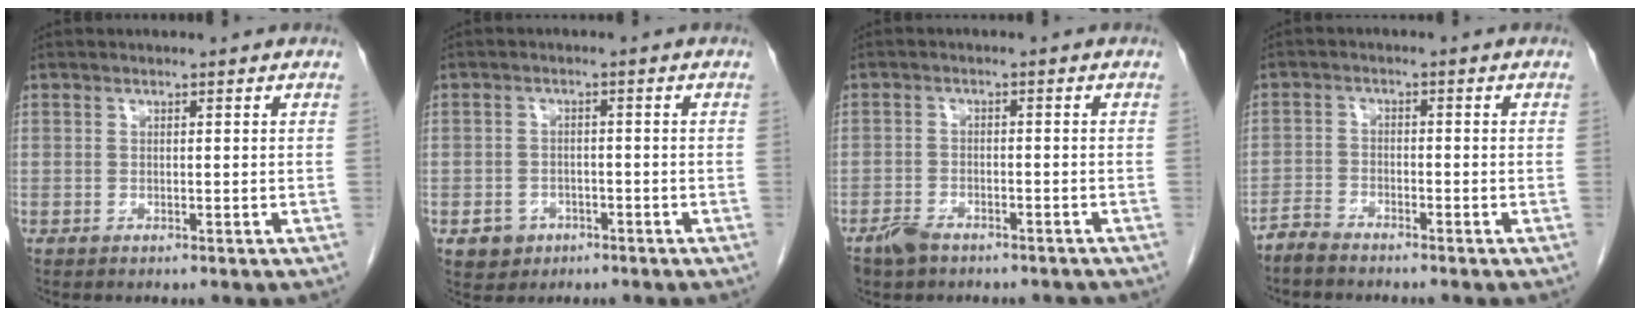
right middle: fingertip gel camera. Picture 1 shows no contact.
{"total": 3.5, "force": [-1.7, 3.0, 0.7], "torque": [-0.005, 0.010, -0.019]}
{"total": 4.6, "force": [-3.7, 2.1, 1.6], "torque": [-0.033, 0.000, -0.059]}
{"total": 2.8, "force": [-2.7, 0.5, 0.4], "torque": [-0.005, -0.005, -0.053]}